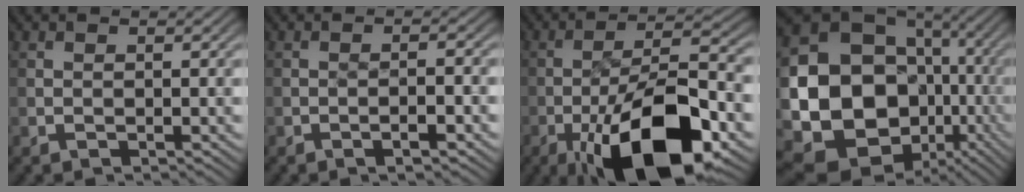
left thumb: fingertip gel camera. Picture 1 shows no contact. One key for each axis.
{"total": 2.6, "fx": -1.3, "fy": 0.3, "fz": 2.3, "tx": -0.037, "ty": 0.008, "tz": -0.024}
{"total": 17.0, "fx": -7.9, "fy": 5.9, "fz": 13.8, "tx": -0.219, "ty": 0.003, "tz": -0.149}
{"total": 21.5, "fx": -3.4, "fy": 18.6, "fz": 10.3, "tx": -0.217, "ty": -0.054, "tz": -0.049}